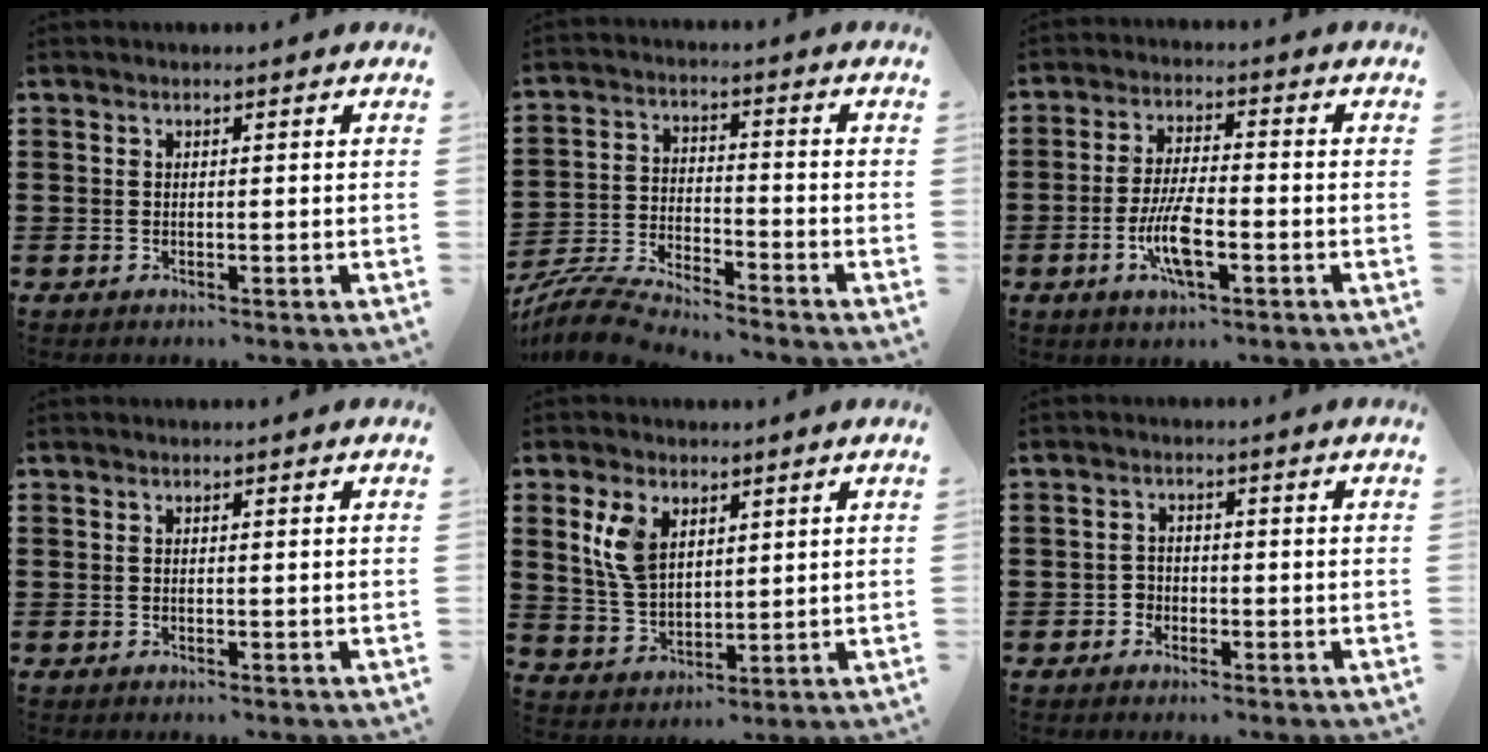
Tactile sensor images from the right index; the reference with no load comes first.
{"total": 6.3, "force": [-6.2, 0.4, 1.4], "torque": [-0.041, 0.001, -0.122]}
{"total": 7.6, "force": [-2.7, 2.2, 6.7], "torque": [-0.151, -0.012, -0.055]}
{"total": 0.0}
{"total": 7.2, "force": [3.2, 4.3, 4.8], "torque": [-0.124, 0.006, 0.055]}
{"total": 1.8, "force": [-1.1, 1.5, 0.2], "torque": [-0.010, 0.003, -0.025]}